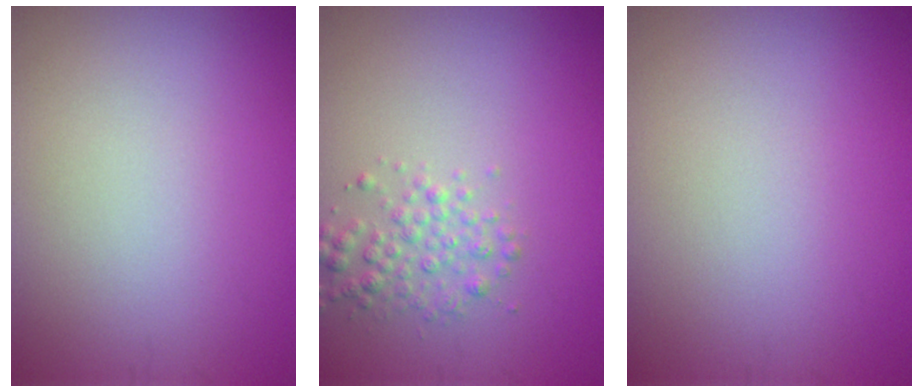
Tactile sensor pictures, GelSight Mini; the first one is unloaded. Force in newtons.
{"total": 2.2, "press": 2.2, "slide": 0.0}
{"total": 0.0}